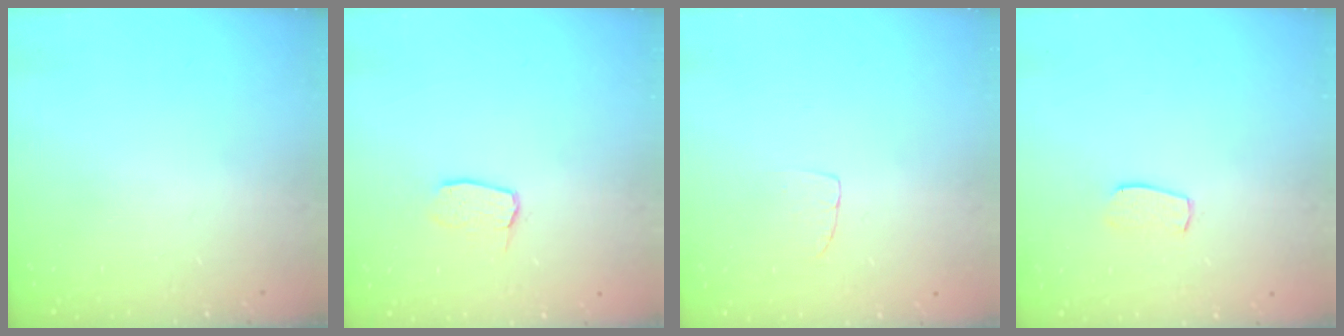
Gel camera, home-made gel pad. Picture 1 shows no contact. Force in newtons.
{"total": 3.0, "press": 3.0, "slide": 0.2}
{"total": 3.8, "press": 3.7, "slide": 0.2}
{"total": 6.1, "press": 6.1, "slide": 0.3}